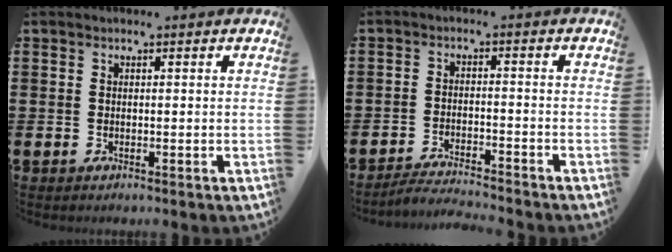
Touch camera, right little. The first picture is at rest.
{"total": 2.8, "force": [-2.8, -0.2, 0.4], "torque": [-0.008, 0.003, -0.058]}